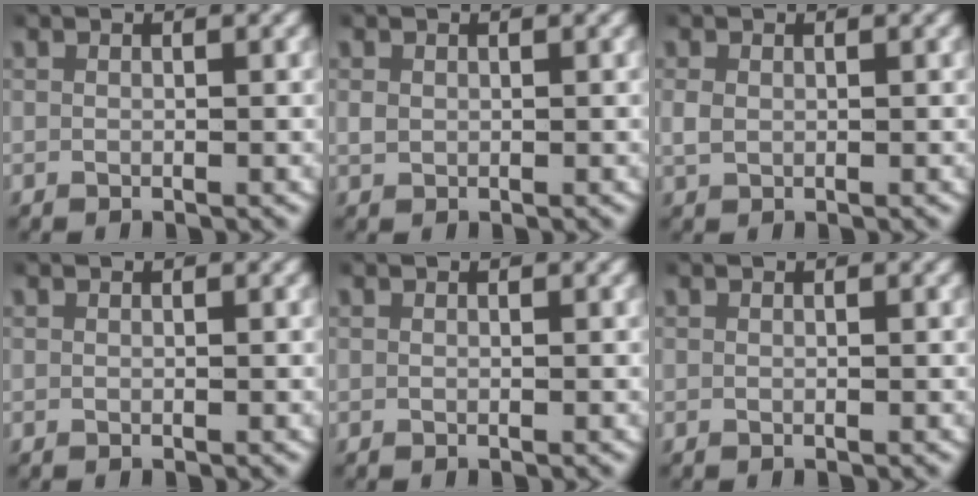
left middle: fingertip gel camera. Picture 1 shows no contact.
{"total": 0.9, "force": [0.1, 0.9, 0.3], "torque": [-0.013, 0.000, 0.007]}
{"total": 1.5, "force": [0.1, 1.3, 0.8], "torque": [-0.024, -0.002, 0.009]}
{"total": 0.0}
{"total": 0.0}
{"total": 0.0}